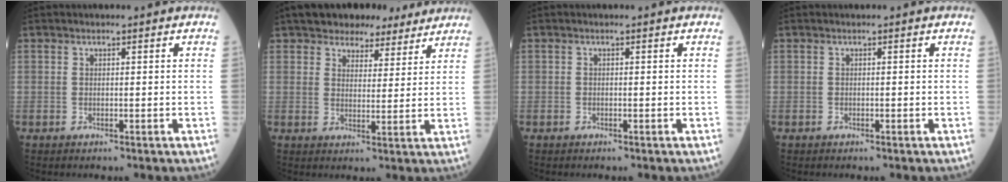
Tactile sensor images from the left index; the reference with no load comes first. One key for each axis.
{"total": 8.8, "fx": 7.4, "fy": 4.1, "fz": 2.6, "tx": -0.024, "ty": 0.017, "tz": 0.097}
{"total": 0.0}
{"total": 0.0}